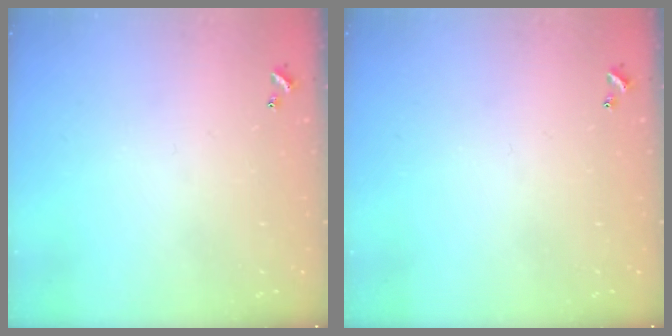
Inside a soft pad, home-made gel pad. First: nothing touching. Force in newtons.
{"total": 0.0}